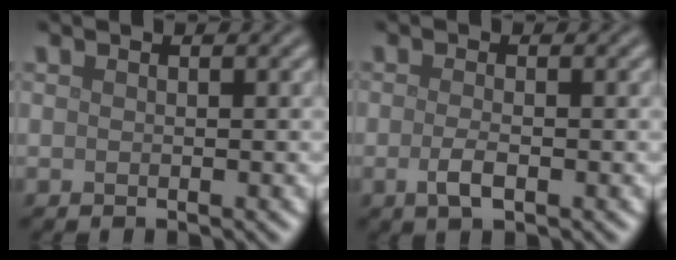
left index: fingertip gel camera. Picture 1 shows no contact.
{"total": 1.9, "force": [-0.6, 0.7, 1.7], "torque": [-0.037, -0.003, -0.015]}